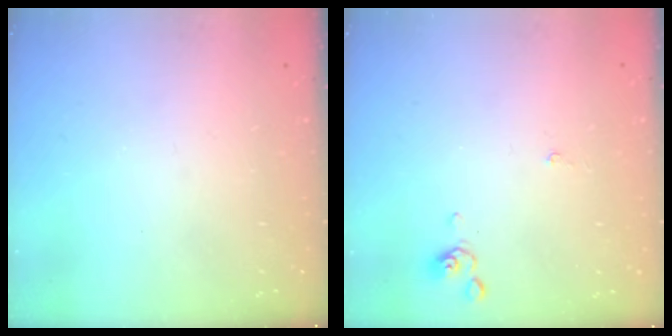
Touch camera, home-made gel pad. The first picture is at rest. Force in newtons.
{"total": 0.0}